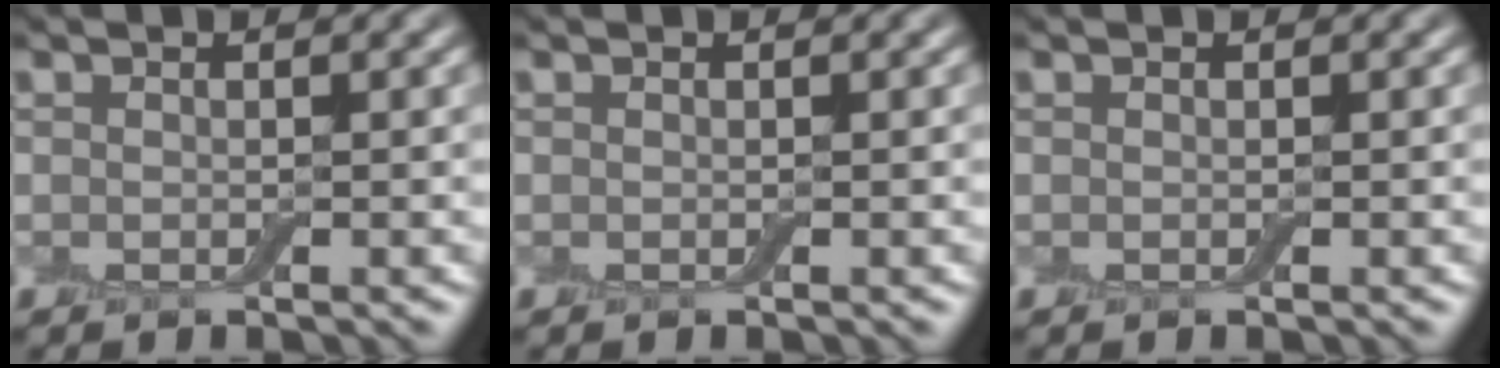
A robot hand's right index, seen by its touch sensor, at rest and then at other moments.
{"total": 0.0}
{"total": 0.0}